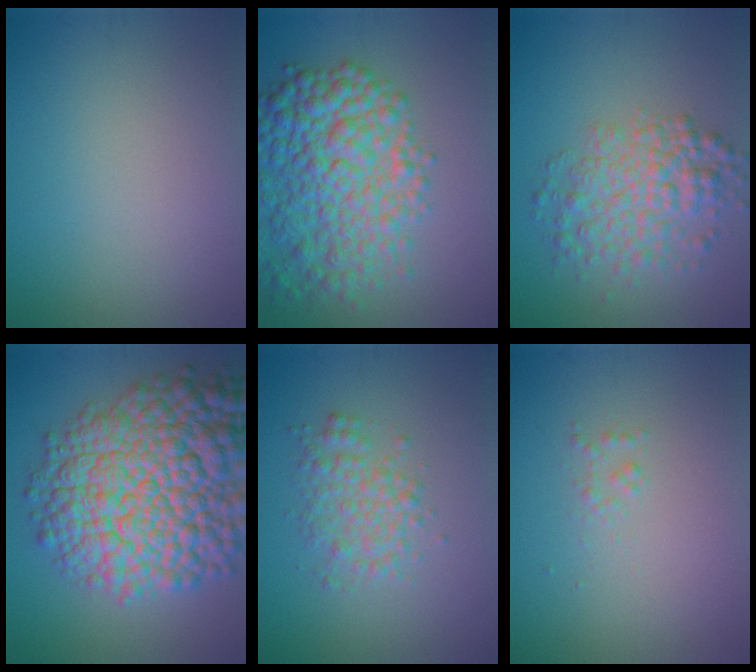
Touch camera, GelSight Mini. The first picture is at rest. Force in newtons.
{"total": 8.5, "press": 8.5, "slide": 0.2}
{"total": 4.9, "press": 4.9, "slide": 0.2}
{"total": 14.9, "press": 14.9, "slide": 0.6}
{"total": 2.7, "press": 2.7, "slide": 0.0}
{"total": 0.7, "press": 0.7, "slide": 0.0}